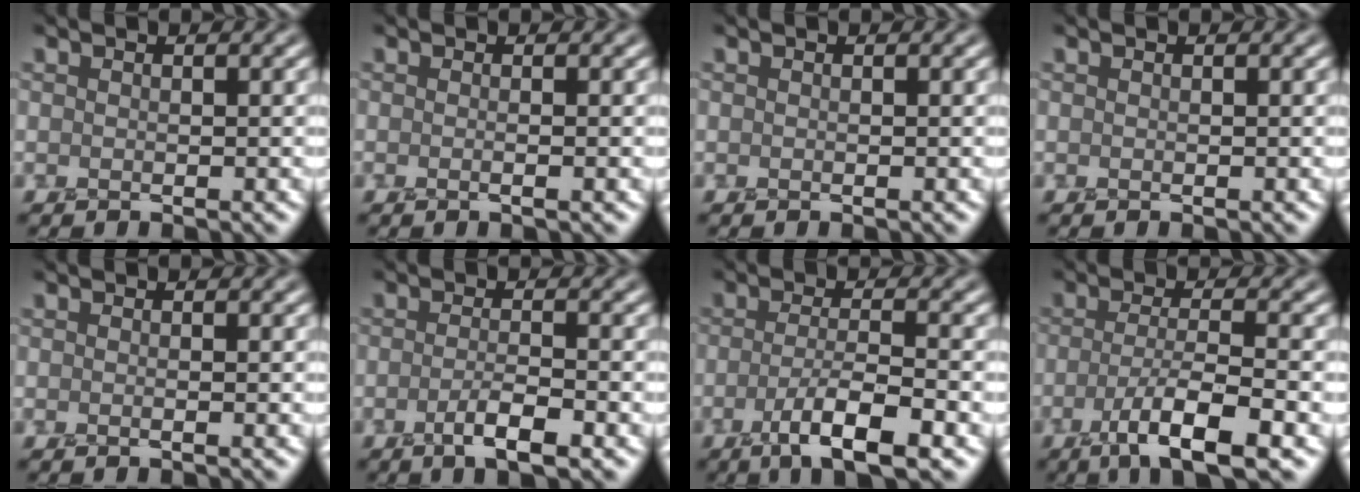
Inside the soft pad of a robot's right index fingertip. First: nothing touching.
{"total": 1.3, "force": [-0.1, 0.5, 1.3], "torque": [-0.014, -0.005, -0.012]}
{"total": 0.0}
{"total": 0.0}
{"total": 0.9, "force": [-0.1, 0.3, 0.9], "torque": [-0.010, -0.005, -0.008]}
{"total": 3.2, "force": [-1.5, 0.7, 2.8], "torque": [-0.048, 0.002, -0.030]}
{"total": 5.6, "force": [-2.5, 1.2, 4.9], "torque": [-0.083, -0.001, -0.046]}
{"total": 6.1, "force": [-2.7, 1.2, 5.3], "torque": [-0.090, -0.003, -0.052]}